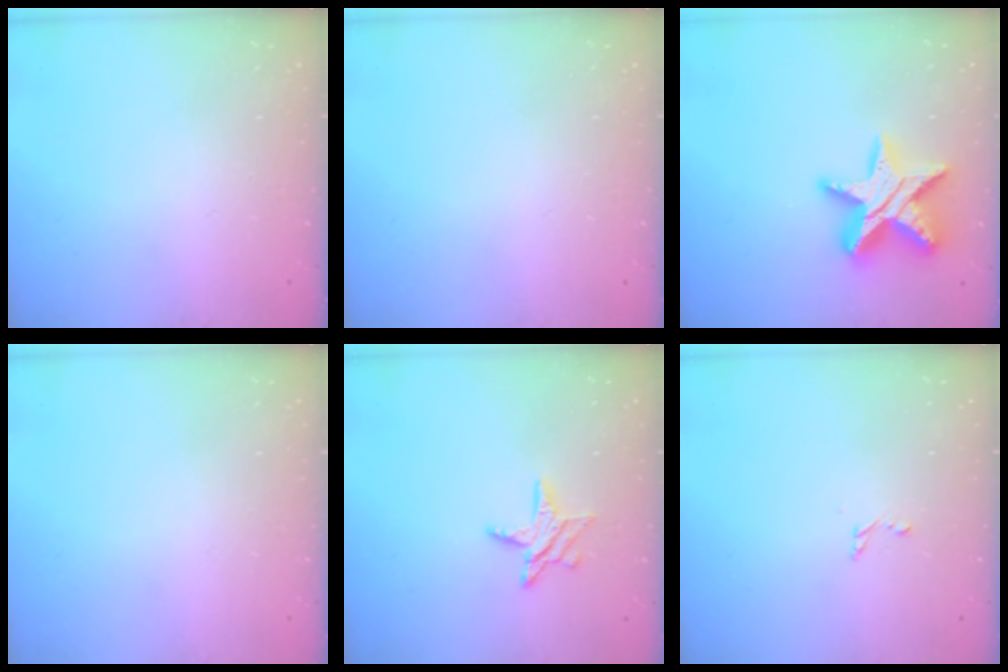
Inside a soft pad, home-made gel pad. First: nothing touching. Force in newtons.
{"total": 0.0}
{"total": 17.2, "press": 17.1, "slide": 1.3}
{"total": 0.0}
{"total": 7.8, "press": 7.8, "slide": 0.4}
{"total": 2.5, "press": 2.5, "slide": 0.2}